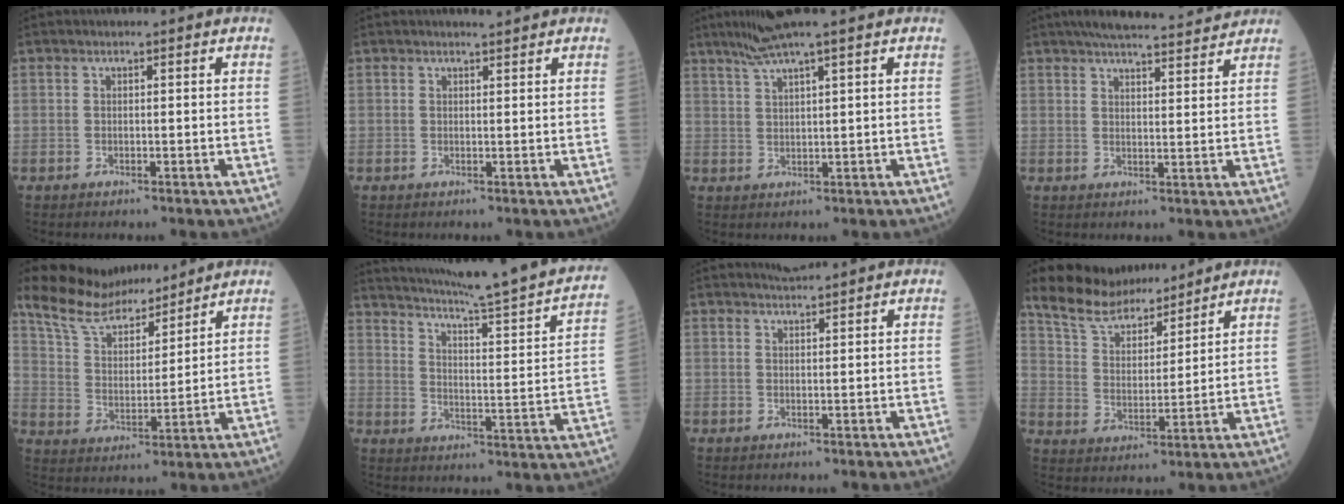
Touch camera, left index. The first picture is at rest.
{"total": 1.3, "force": [1.3, -0.1, 0.4], "torque": [-0.006, 0.001, 0.024]}
{"total": 4.7, "force": [3.6, -1.0, 2.9], "torque": [-0.064, 0.012, 0.074]}
{"total": 12.9, "force": [11.8, 1.0, 5.1], "torque": [-0.075, 0.016, 0.158]}
{"total": 11.5, "force": [10.6, 2.7, 3.6], "torque": [-0.077, 0.016, 0.203]}
{"total": 27.4, "force": [24.0, -0.8, 13.2], "torque": [-0.213, -0.068, 0.312]}
{"total": 1.5, "force": [1.5, -0.4, 0.1], "torque": [-0.004, 0.003, 0.032]}
{"total": 10.8, "force": [10.0, 2.9, 2.9], "torque": [-0.062, 0.016, 0.191]}